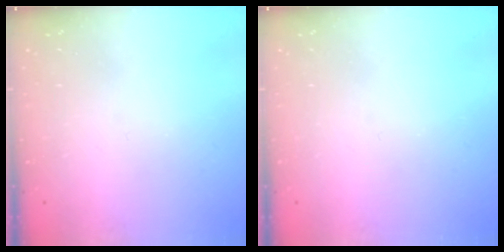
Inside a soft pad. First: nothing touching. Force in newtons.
{"total": 0.0}